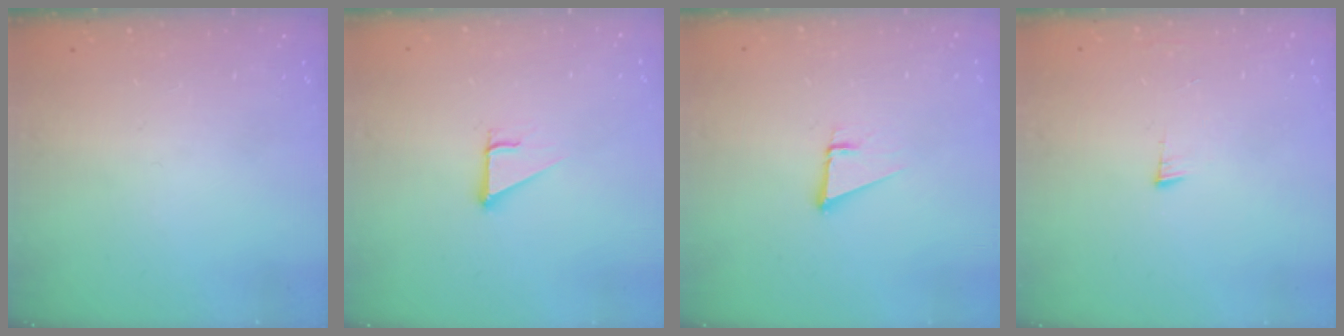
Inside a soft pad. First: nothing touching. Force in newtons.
{"total": 2.7, "press": 2.7, "slide": 0.3}
{"total": 2.3, "press": 2.3, "slide": 0.0}
{"total": 3.2, "press": 3.2, "slide": 0.4}